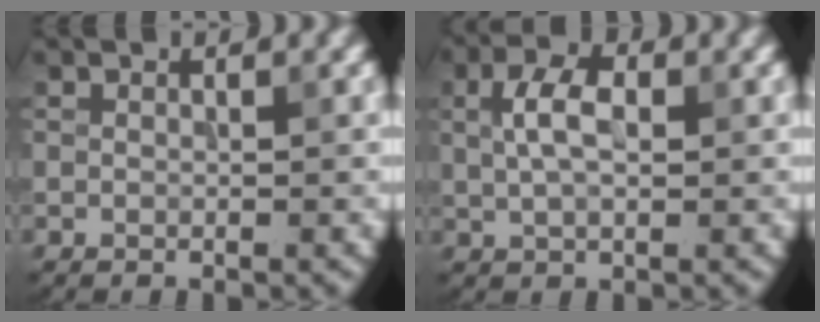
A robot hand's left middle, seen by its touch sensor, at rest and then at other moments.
{"total": 3.9, "force": [0.8, 2.2, 3.1], "torque": [-0.068, 0.006, 0.012]}